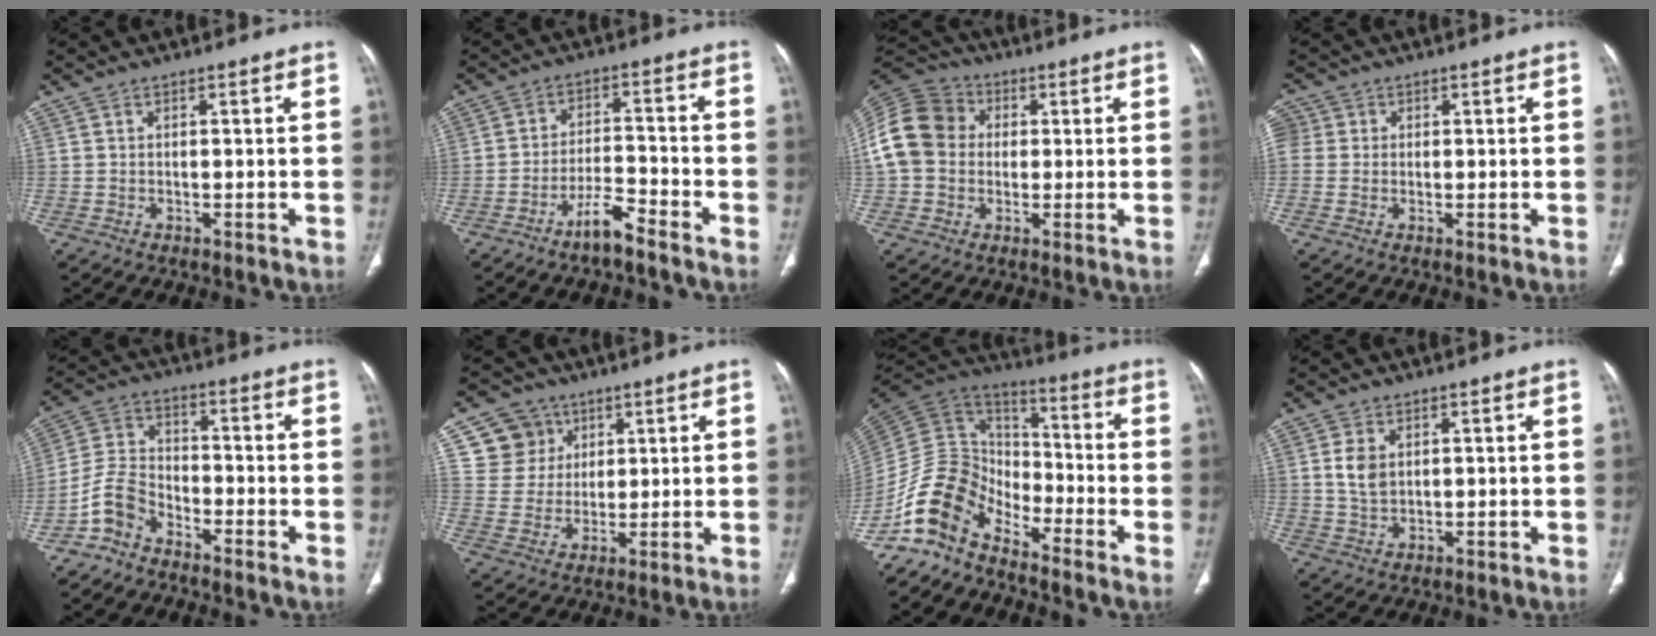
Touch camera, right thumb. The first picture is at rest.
{"total": 5.7, "force": [-4.5, 1.0, 3.4], "torque": [-0.061, 0.032, -0.084]}
{"total": 14.9, "force": [1.0, 12.8, 7.6], "torque": [-0.157, 0.036, 0.015]}
{"total": 4.5, "force": [0.7, 4.2, 1.3], "torque": [-0.019, 0.013, 0.012]}
{"total": 6.8, "force": [-5.0, 3.7, 2.7], "torque": [-0.056, 0.043, -0.110]}
{"total": 9.1, "force": [4.0, 8.1, 1.4], "torque": [0.011, -0.015, 0.077]}
{"total": 13.3, "force": [-9.6, 7.4, 5.5], "torque": [-0.091, 0.094, -0.198]}
{"total": 4.3, "force": [1.0, 3.0, 3.0], "torque": [-0.049, -0.004, 0.023]}